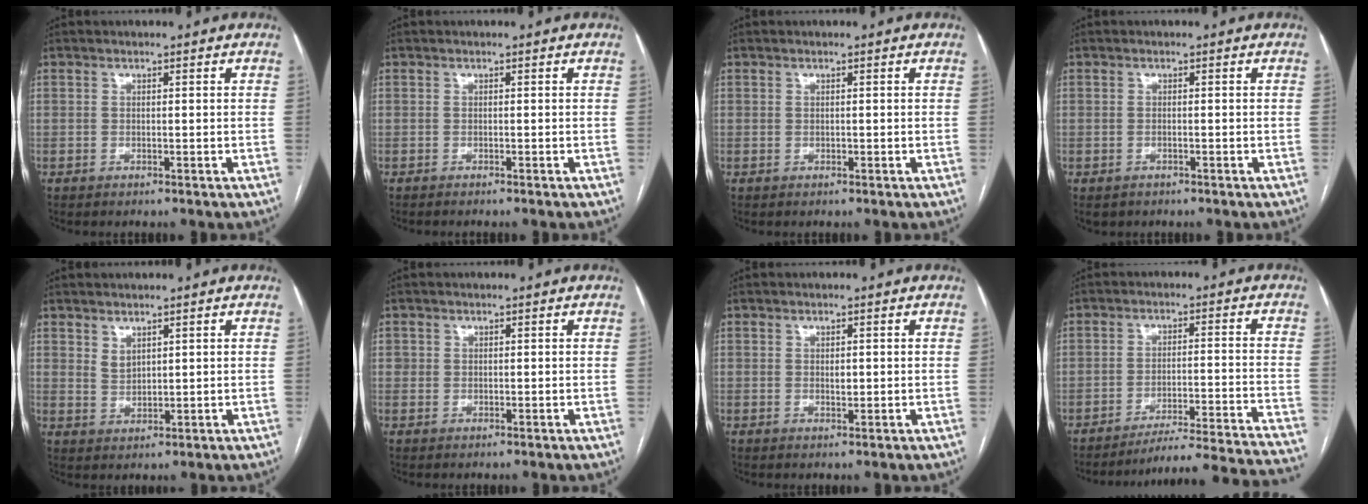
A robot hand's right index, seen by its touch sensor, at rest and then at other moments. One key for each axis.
{"total": 1.4, "fx": -1.2, "fy": -0.1, "fz": 0.8, "tx": -0.008, "ty": 0.002, "tz": -0.016}
{"total": 0.0}
{"total": 1.4, "fx": -1.0, "fy": 0.9, "fz": 0.6, "tx": -0.015, "ty": -0.001, "tz": -0.010}
{"total": 2.2, "fx": 1.5, "fy": 1.1, "fz": 1.1, "tx": -0.022, "ty": -0.003, "tz": 0.039}
{"total": 0.7, "fx": 0.1, "fy": 0.7, "fz": 0.1, "tx": 0.007, "ty": 0.004, "tz": -0.001}
{"total": 1.1, "fx": 0.1, "fy": 0.6, "fz": 0.9, "tx": -0.014, "ty": -0.001, "tz": 0.004}
{"total": 23.4, "fx": -21.7, "fy": -2.3, "fz": 8.4, "tx": -0.046, "ty": -0.017, "tz": -0.289}